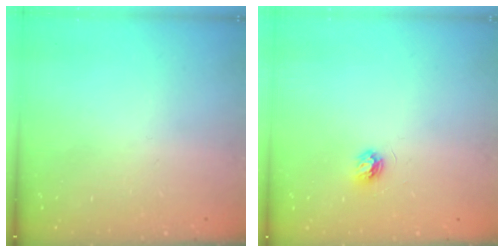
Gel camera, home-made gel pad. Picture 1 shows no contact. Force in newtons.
{"total": 3.7, "press": 3.7, "slide": 0.5}